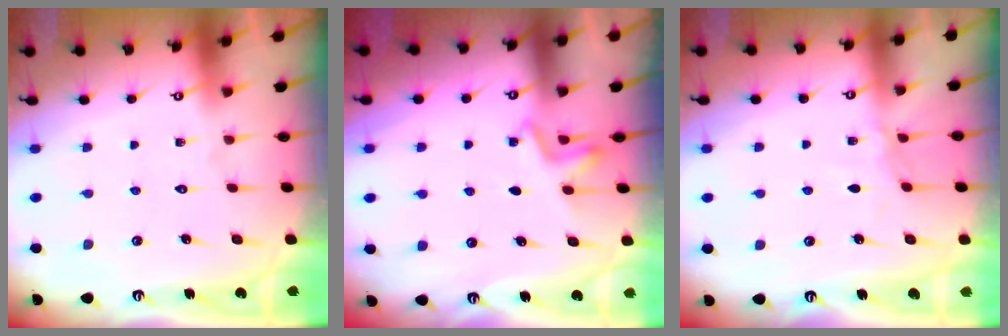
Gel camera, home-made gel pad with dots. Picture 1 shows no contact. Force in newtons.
{"total": 2.8, "press": 2.4, "slide": 1.4}
{"total": 5.2, "press": 5.2, "slide": 0.6}